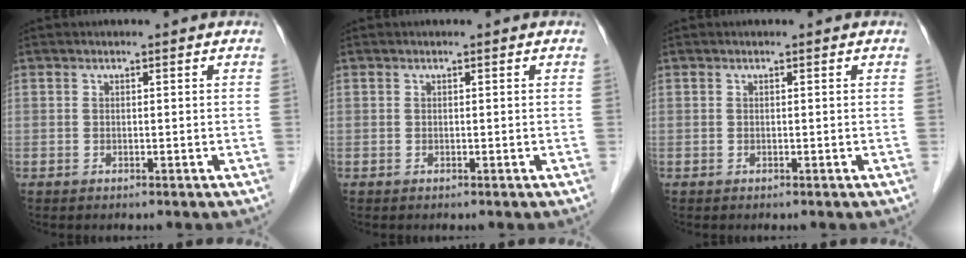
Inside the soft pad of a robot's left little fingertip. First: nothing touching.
{"total": 0.0}
{"total": 0.0}